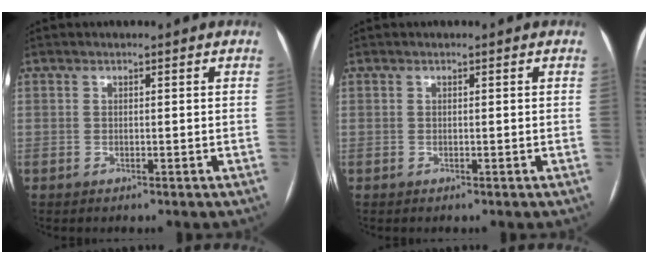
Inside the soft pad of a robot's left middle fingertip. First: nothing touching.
{"total": 0.0}